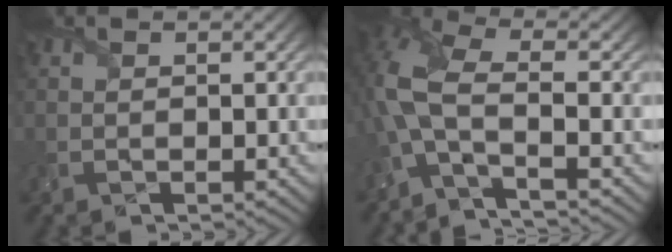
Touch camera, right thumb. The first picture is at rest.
{"total": 7.5, "force": [-2.2, 2.7, 6.7], "torque": [-0.158, 0.009, -0.069]}